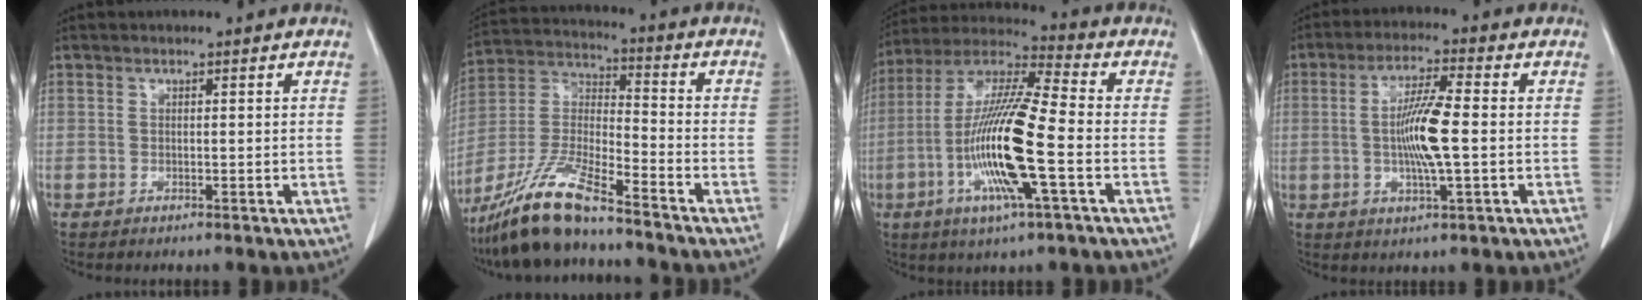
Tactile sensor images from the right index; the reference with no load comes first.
{"total": 14.1, "force": [-11.0, 1.7, 8.7], "torque": [-0.182, -0.014, -0.204]}
{"total": 16.7, "force": [-4.2, 1.0, 16.1], "torque": [-0.329, -0.012, -0.084]}
{"total": 8.6, "force": [-0.5, 0.5, 8.6], "torque": [-0.163, -0.003, -0.013]}